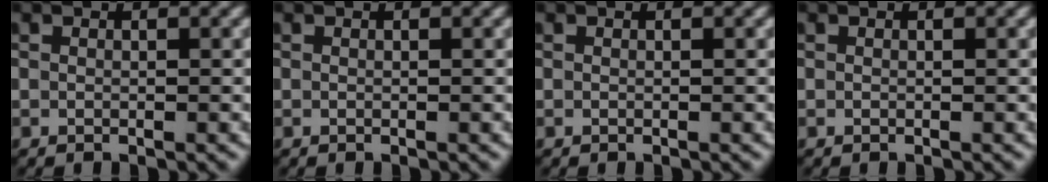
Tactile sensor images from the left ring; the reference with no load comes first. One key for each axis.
{"total": 0.0}
{"total": 0.0}
{"total": 0.0}